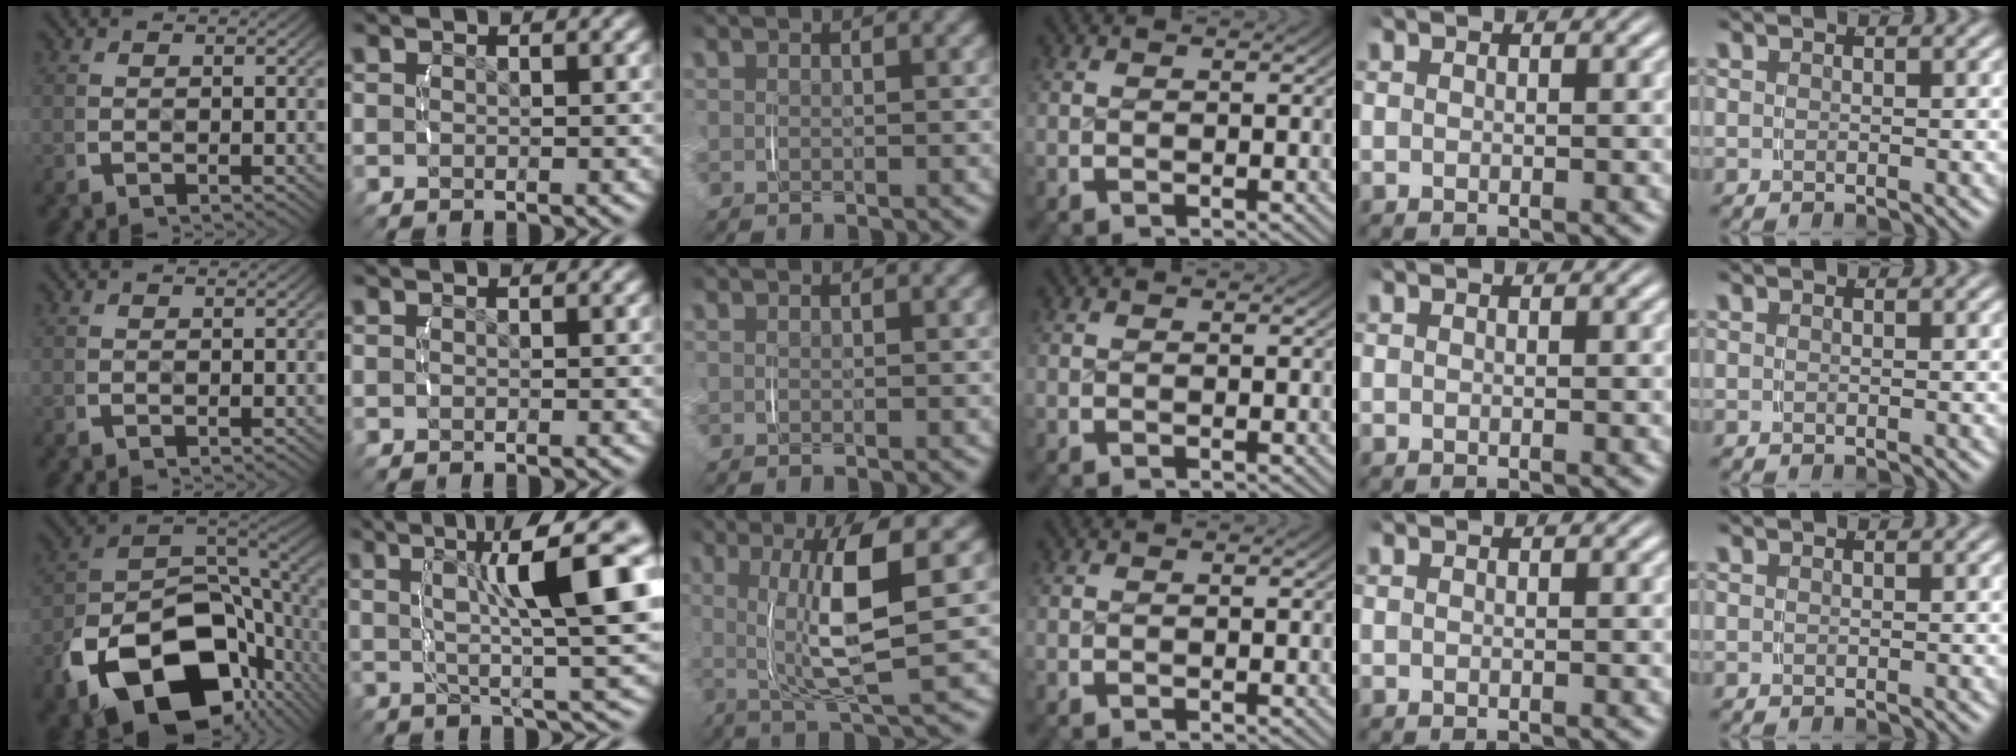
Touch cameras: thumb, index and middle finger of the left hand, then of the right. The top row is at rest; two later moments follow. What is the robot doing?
{"motion": "lift_and_place", "object": "ethernet cable"}